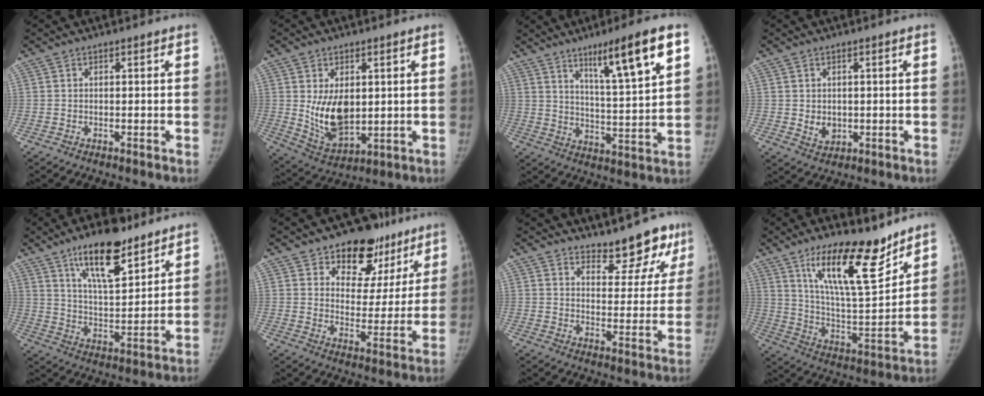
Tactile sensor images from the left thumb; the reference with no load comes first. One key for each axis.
{"total": 11.3, "fx": 1.2, "fy": 6.8, "fz": 8.9, "tx": -0.130, "ty": -0.021, "tz": 0.041}
{"total": 14.5, "fx": 7.9, "fy": 1.4, "fz": 12.0, "tx": -0.184, "ty": -0.039, "tz": 0.128}
{"total": 3.5, "fx": 0.0, "fy": 2.8, "fz": 2.2, "tx": -0.024, "ty": -0.006, "tz": 0.011}
{"total": 15.0, "fx": 9.8, "fy": 5.3, "fz": 10.0, "tx": -0.138, "ty": -0.056, "tz": 0.169}
{"total": 15.2, "fx": 10.1, "fy": 9.7, "fz": 5.8, "tx": -0.013, "ty": -0.043, "tz": 0.140}
{"total": 10.2, "fx": 8.6, "fy": 3.7, "fz": 4.1, "tx": -0.015, "ty": -0.066, "tz": 0.115}
{"total": 18.8, "fx": 12.5, "fy": 5.6, "fz": 12.9, "tx": -0.178, "ty": -0.083, "tz": 0.219}